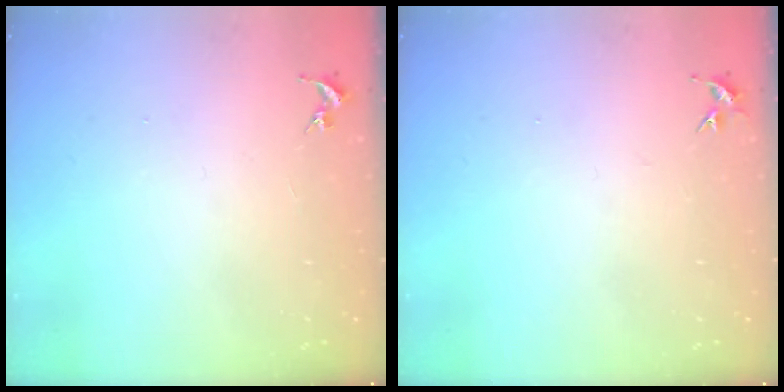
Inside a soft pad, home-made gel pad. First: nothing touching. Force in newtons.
{"total": 3.6, "press": 3.5, "slide": 0.4}